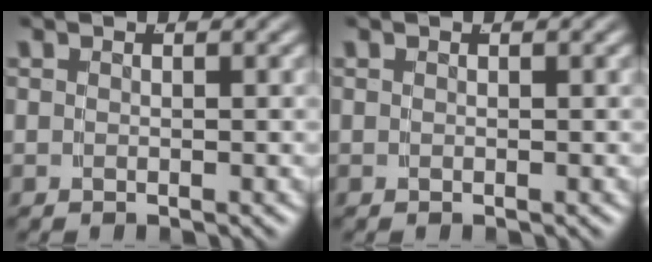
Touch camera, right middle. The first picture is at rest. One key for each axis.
{"total": 0.0}